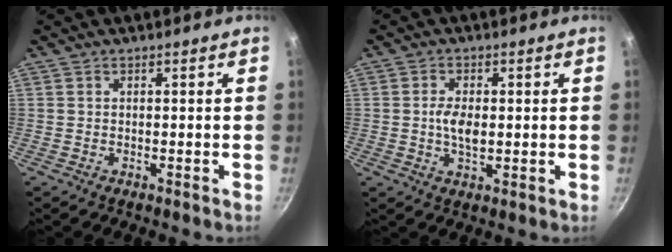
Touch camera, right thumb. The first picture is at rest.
{"total": 4.7, "force": [0.2, 2.4, 4.1], "torque": [-0.075, -0.004, 0.002]}